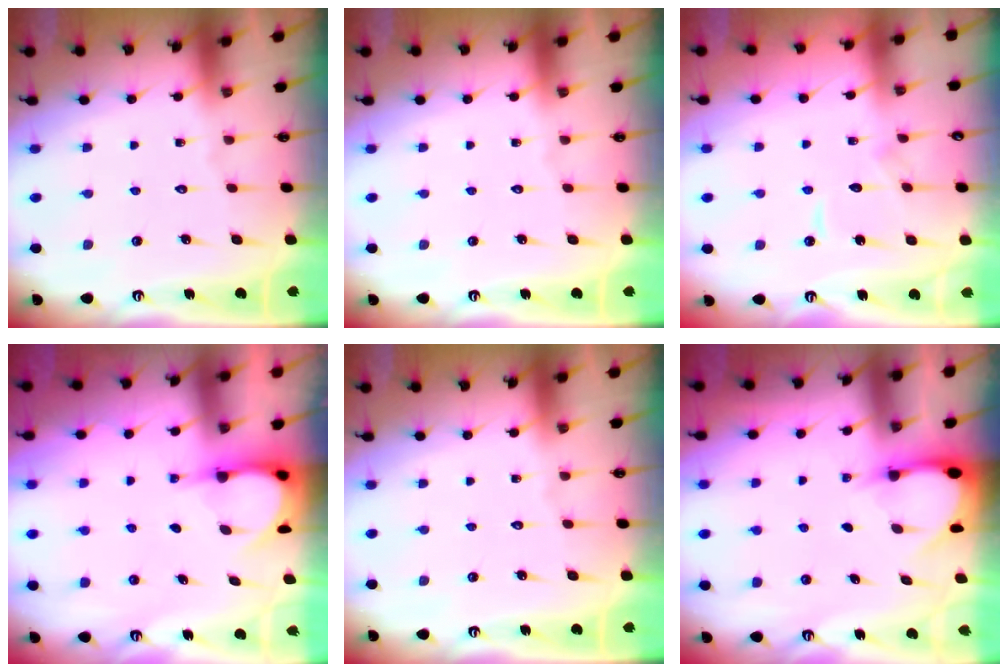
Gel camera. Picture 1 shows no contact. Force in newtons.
{"total": 0.0}
{"total": 5.4, "press": 5.4, "slide": 0.5}
{"total": 4.0, "press": 4.0, "slide": 0.3}
{"total": 0.0}
{"total": 3.0, "press": 3.0, "slide": 0.4}